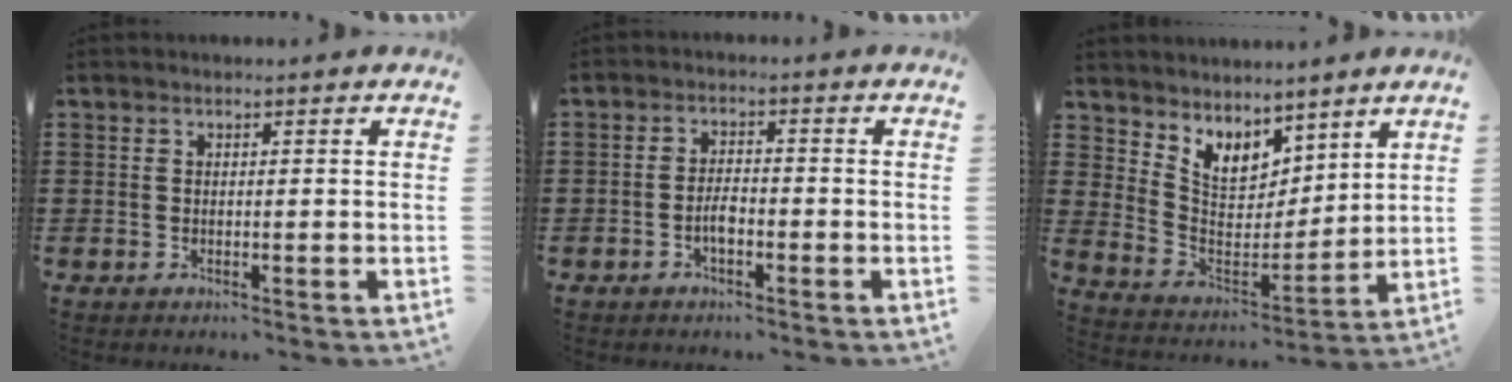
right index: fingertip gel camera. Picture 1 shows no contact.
{"total": 2.9, "force": [-1.0, 1.1, 2.5], "torque": [-0.054, 0.000, -0.019]}
{"total": 6.4, "force": [5.3, 3.6, 0.8], "torque": [-0.056, -0.041, 0.100]}